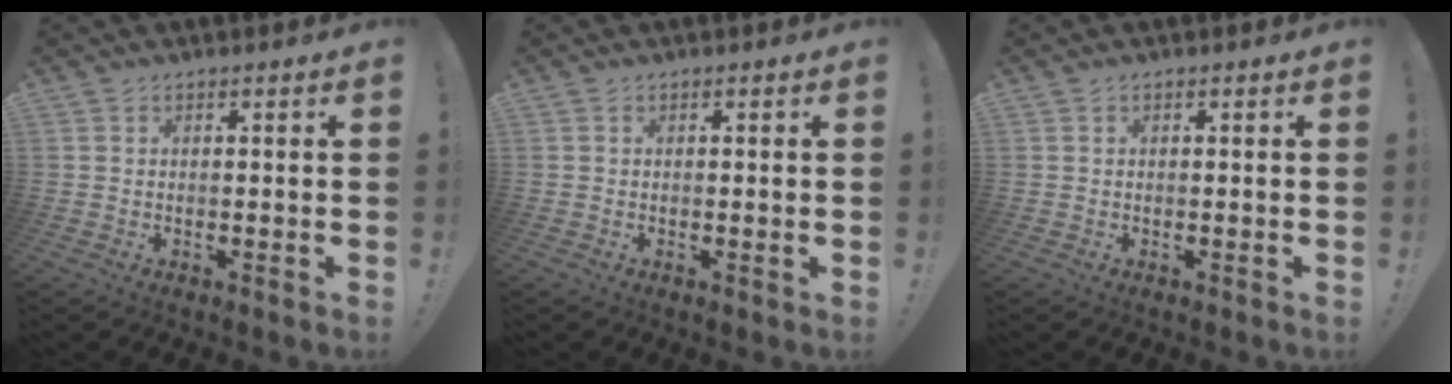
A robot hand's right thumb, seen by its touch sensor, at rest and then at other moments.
{"total": 0.5, "force": [0.0, 0.0, 0.5], "torque": [-0.007, -0.001, -0.001]}
{"total": 0.0}